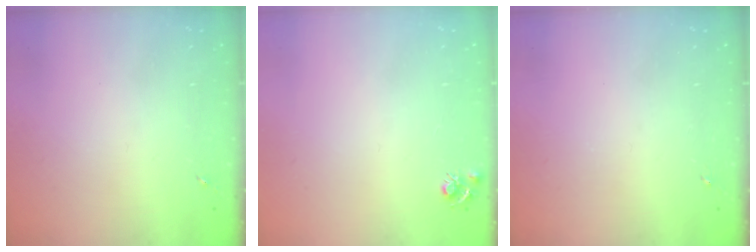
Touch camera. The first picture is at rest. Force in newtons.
{"total": 4.8, "press": 4.7, "slide": 0.7}
{"total": 0.0}